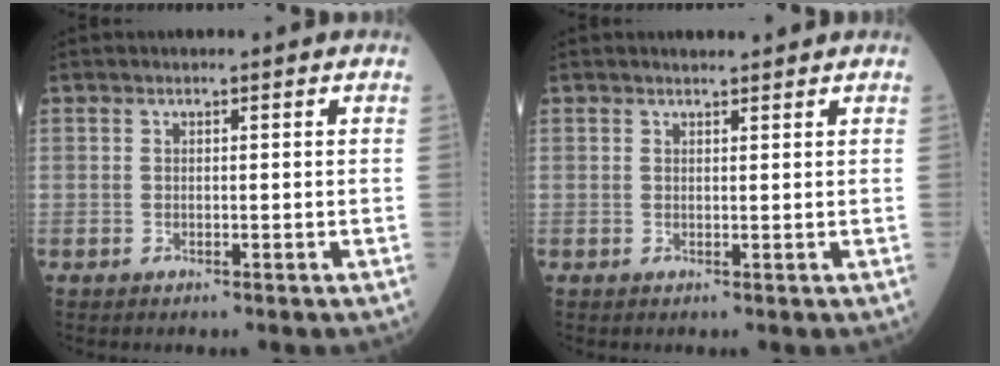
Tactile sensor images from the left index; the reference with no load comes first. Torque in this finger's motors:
{"motor_torque": [0.08, -0.08, -0.01, -0.01]}